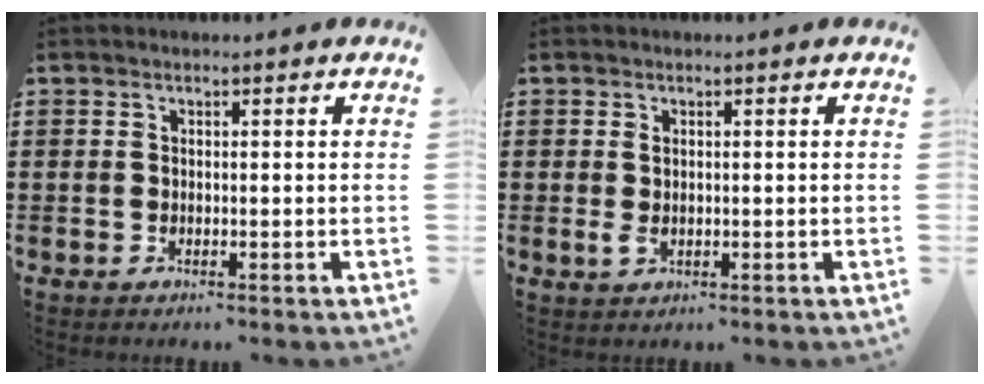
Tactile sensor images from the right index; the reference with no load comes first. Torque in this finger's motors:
{"motor_torque": [0.76, 0.71, 0.24, 0.00]}